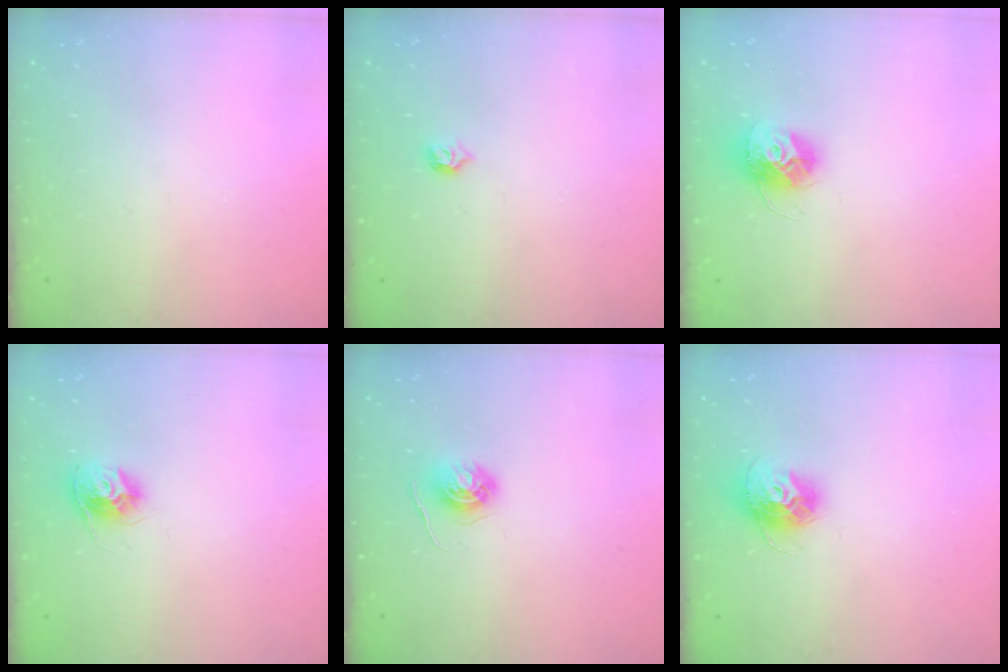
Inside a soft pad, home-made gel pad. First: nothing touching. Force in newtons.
{"total": 4.0, "press": 4.0, "slide": 0.8}
{"total": 11.8, "press": 11.8, "slide": 0.9}
{"total": 10.0, "press": 10.0, "slide": 0.6}
{"total": 5.3, "press": 5.3, "slide": 0.5}
{"total": 11.9, "press": 11.9, "slide": 0.9}